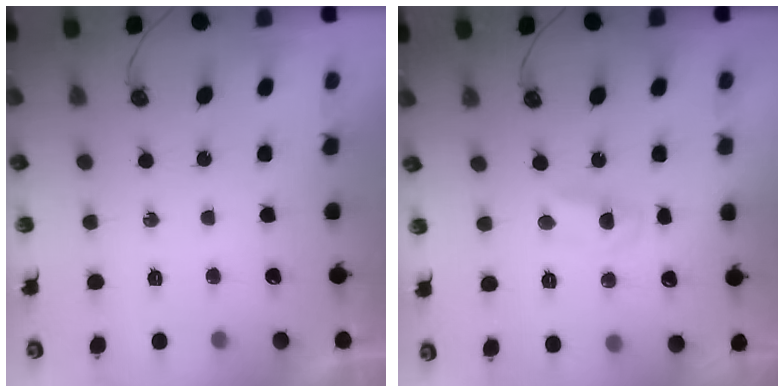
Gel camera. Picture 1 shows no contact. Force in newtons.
{"total": 2.3, "press": 2.3, "slide": 0.3}